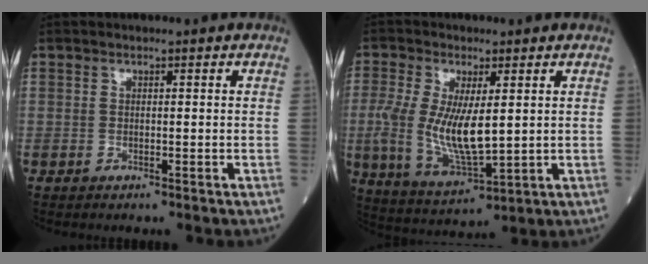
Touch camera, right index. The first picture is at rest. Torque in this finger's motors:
{"motor_torque": [0.87, 0.41, 0.35, 0.21]}